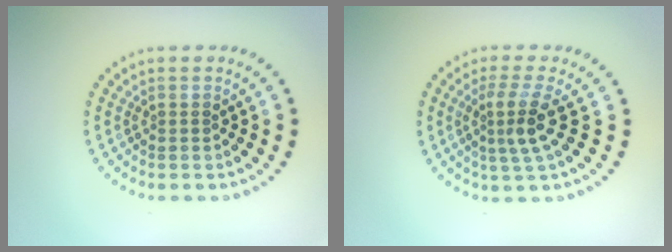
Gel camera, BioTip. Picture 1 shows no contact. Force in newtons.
{"total": 3.1, "press": 2.2, "slide": 2.2}